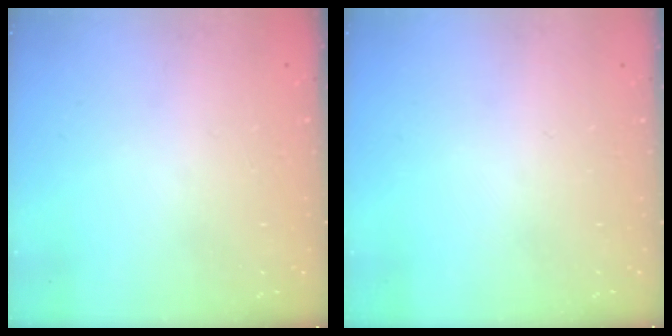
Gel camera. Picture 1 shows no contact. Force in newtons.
{"total": 0.0}